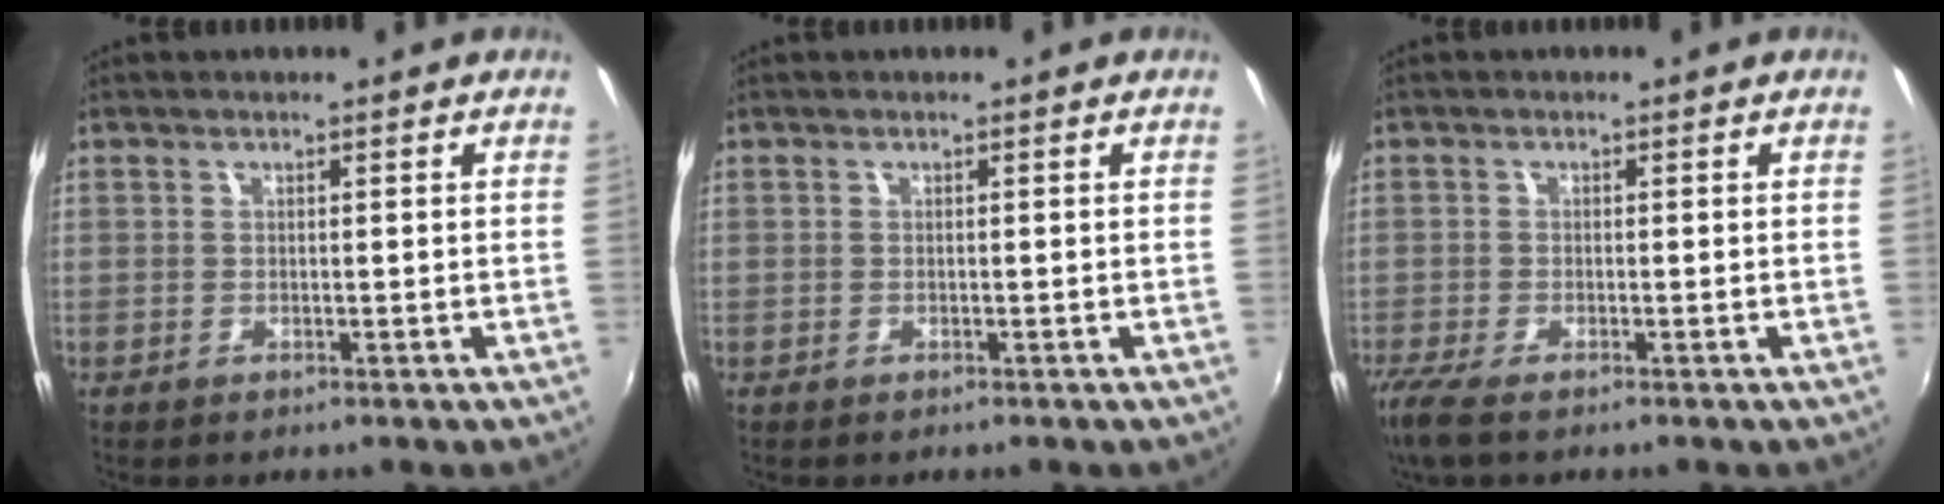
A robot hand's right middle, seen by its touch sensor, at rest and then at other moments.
{"total": 0.0}
{"total": 4.6, "force": [-3.4, 0.7, 3.0], "torque": [-0.073, -0.018, -0.067]}